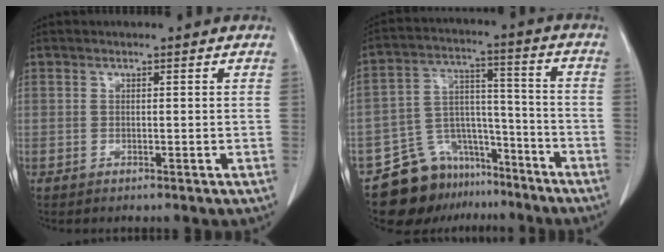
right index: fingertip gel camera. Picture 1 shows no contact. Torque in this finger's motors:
{"motor_torque": [-0.36, -0.24, -0.55, -0.21]}